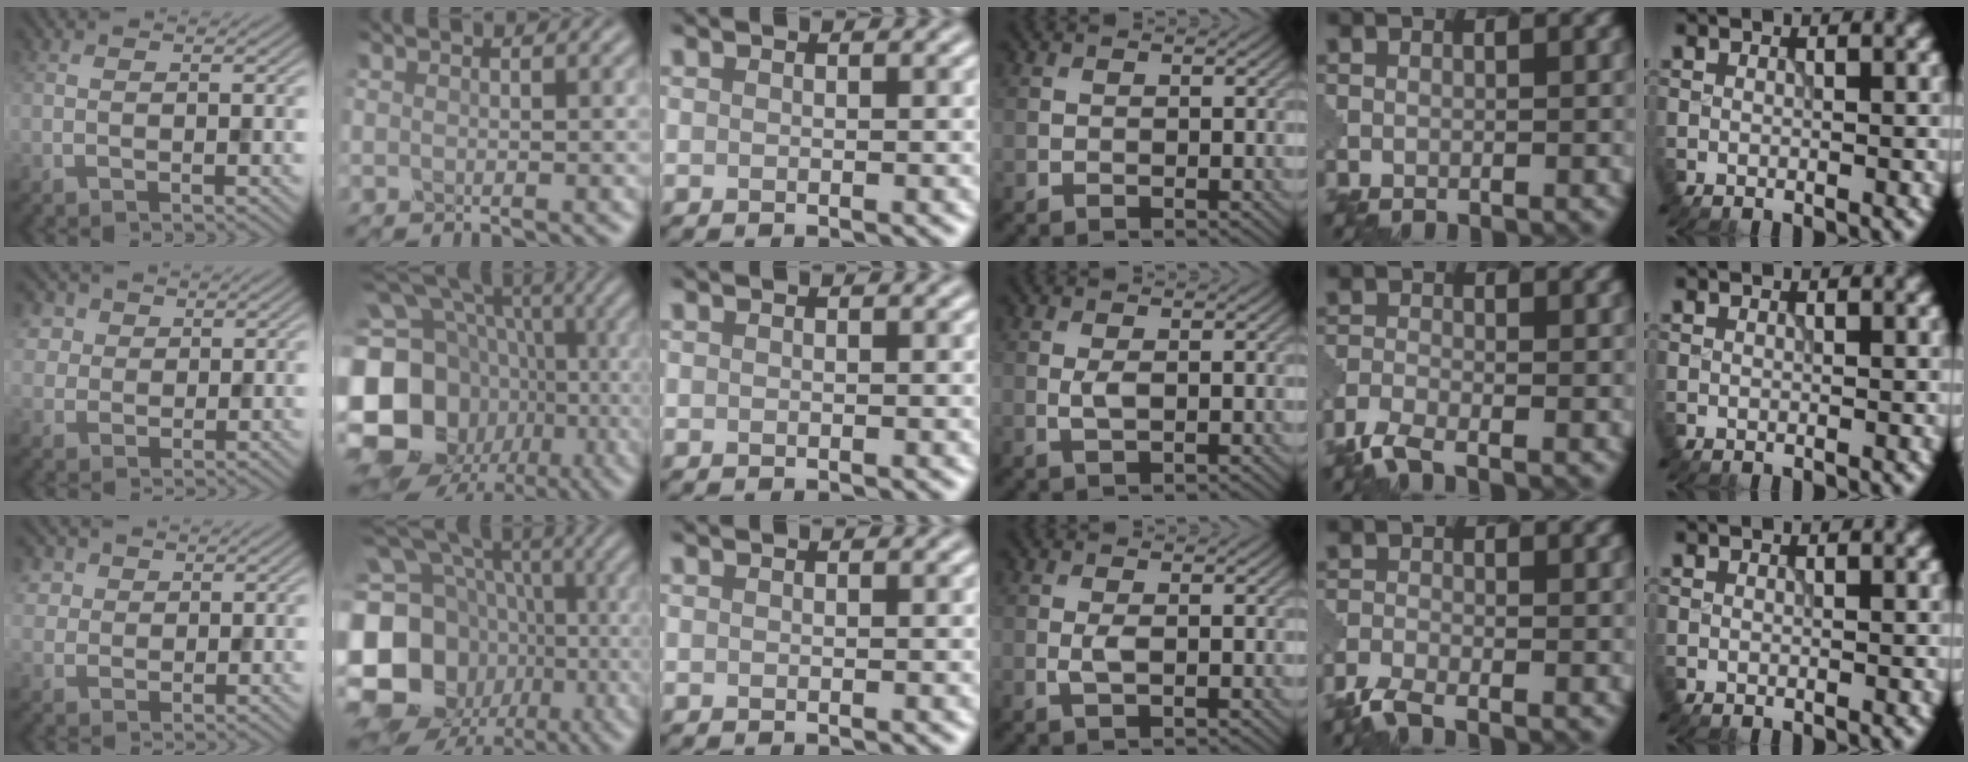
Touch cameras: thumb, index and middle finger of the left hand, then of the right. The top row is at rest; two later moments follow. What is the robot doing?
{"motion": "extract", "object": "pen bag"}